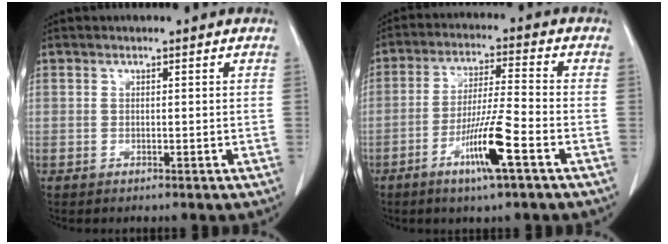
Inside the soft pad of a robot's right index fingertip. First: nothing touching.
{"total": 9.5, "force": [-4.4, -0.2, 8.4], "torque": [-0.157, -0.012, -0.083]}